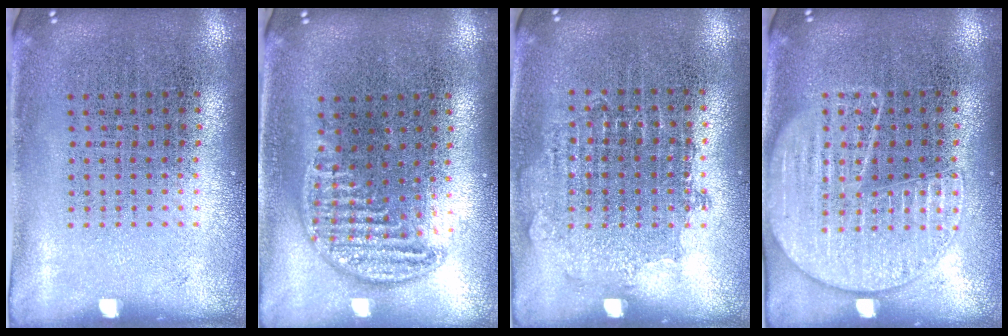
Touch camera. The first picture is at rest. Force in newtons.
{"total": 0.8, "press": 0.8, "slide": 0.1}
{"total": 0.8, "press": 0.8, "slide": 0.3}
{"total": 1.5, "press": 1.5, "slide": 0.1}